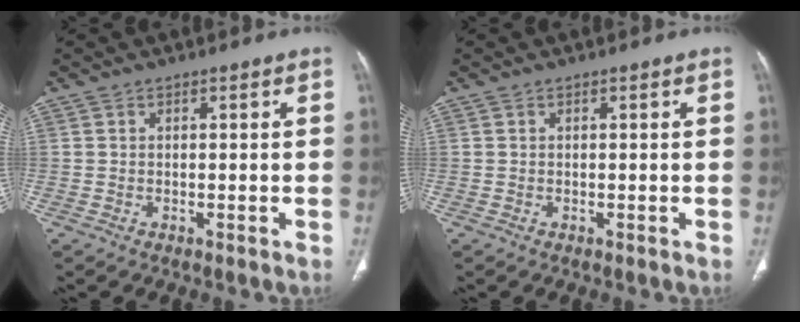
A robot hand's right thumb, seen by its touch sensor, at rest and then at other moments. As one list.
[{"total": 0.0}]